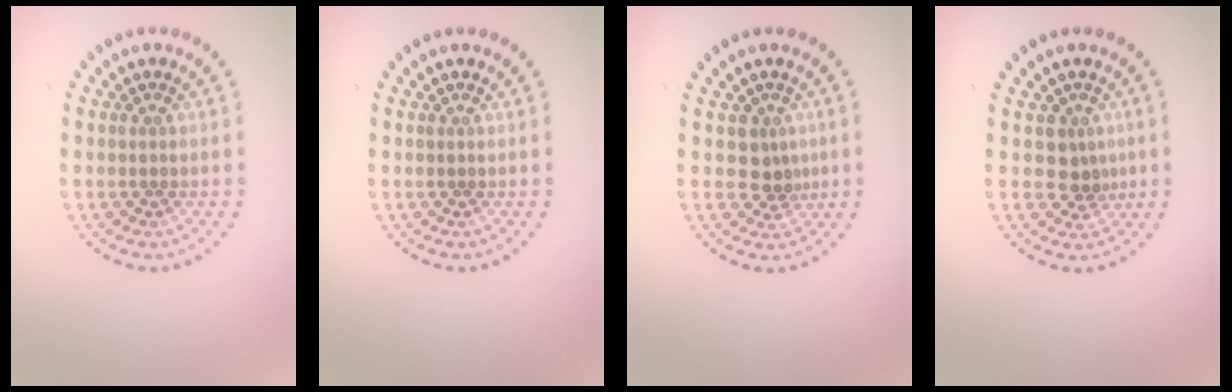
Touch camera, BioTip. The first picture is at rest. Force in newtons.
{"total": 0.0}
{"total": 2.2, "press": 1.7, "slide": 1.4}
{"total": 2.2, "press": 1.7, "slide": 1.4}